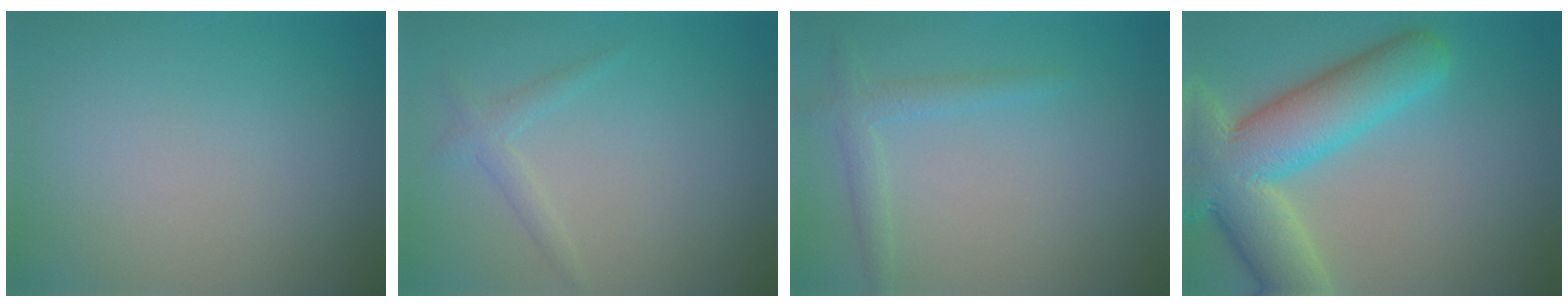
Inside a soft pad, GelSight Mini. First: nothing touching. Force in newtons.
{"total": 1.5, "press": 1.5, "slide": 0.1}
{"total": 1.9, "press": 1.9, "slide": 0.1}
{"total": 10.8, "press": 10.7, "slide": 0.7}